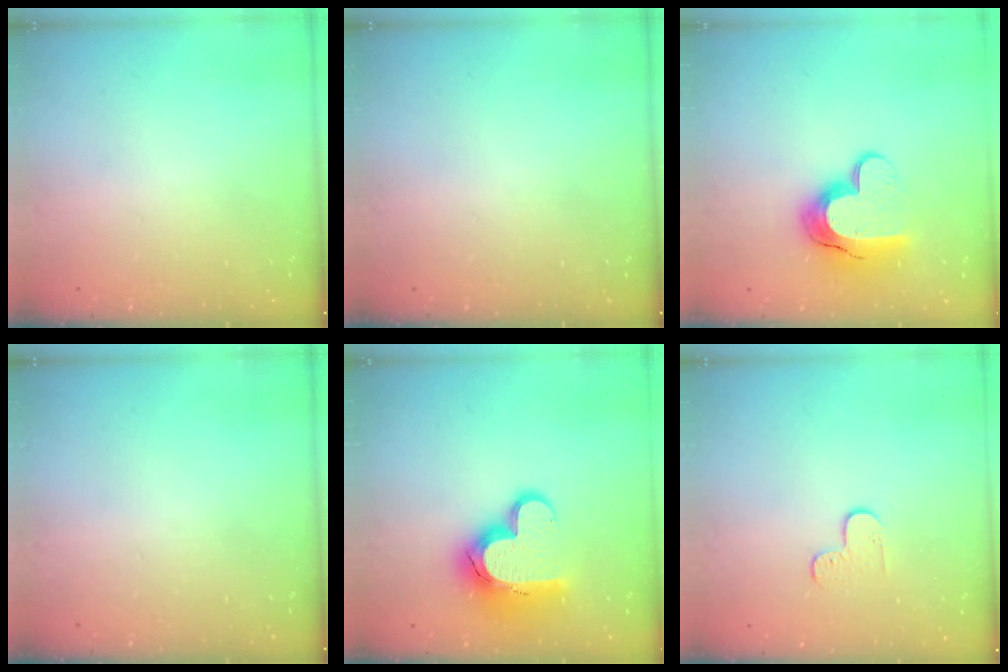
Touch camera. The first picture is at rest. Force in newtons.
{"total": 0.0}
{"total": 14.0, "press": 14.0, "slide": 1.0}
{"total": 0.0}
{"total": 15.6, "press": 15.5, "slide": 1.3}
{"total": 5.5, "press": 5.5, "slide": 0.5}